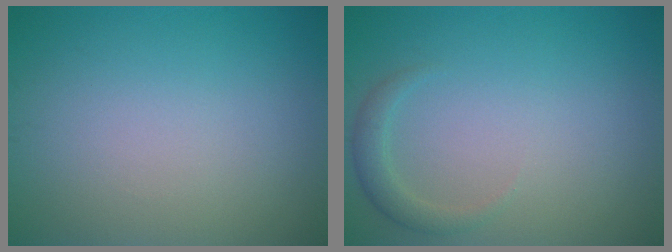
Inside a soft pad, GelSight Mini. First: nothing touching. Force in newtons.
{"total": 1.6, "press": 1.6, "slide": 0.2}